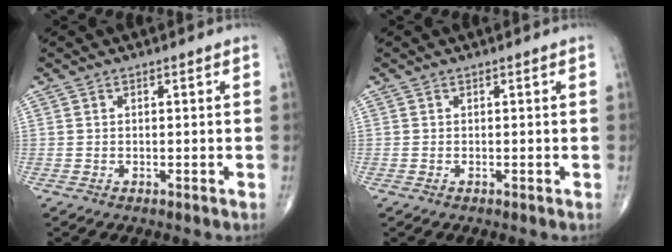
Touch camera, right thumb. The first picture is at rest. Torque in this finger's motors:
{"motor_torque": [0.40, 0.73, -0.25, 0.07, 0.04]}